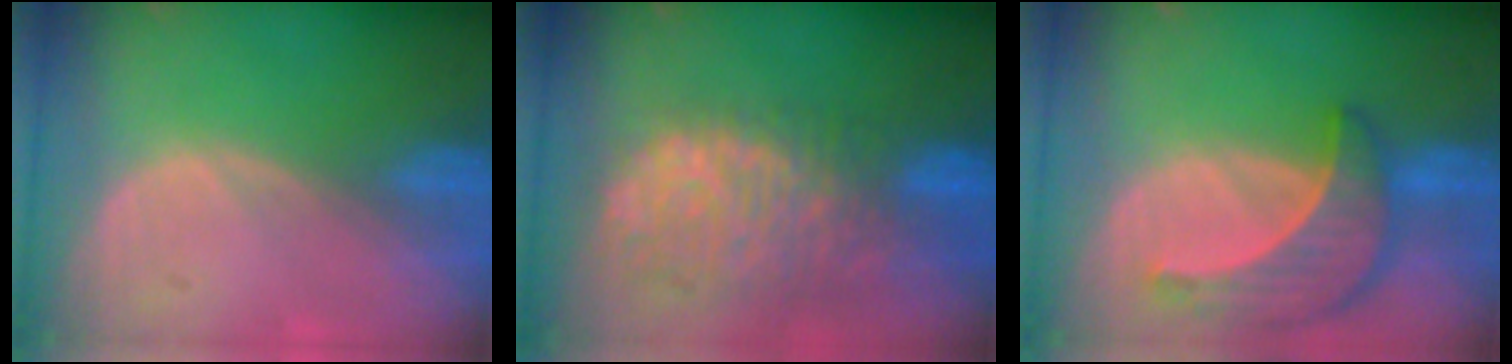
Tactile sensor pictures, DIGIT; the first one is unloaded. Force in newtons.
{"total": 12.0, "press": 9.9, "slide": 6.8}
{"total": 8.7, "press": 8.0, "slide": 3.6}